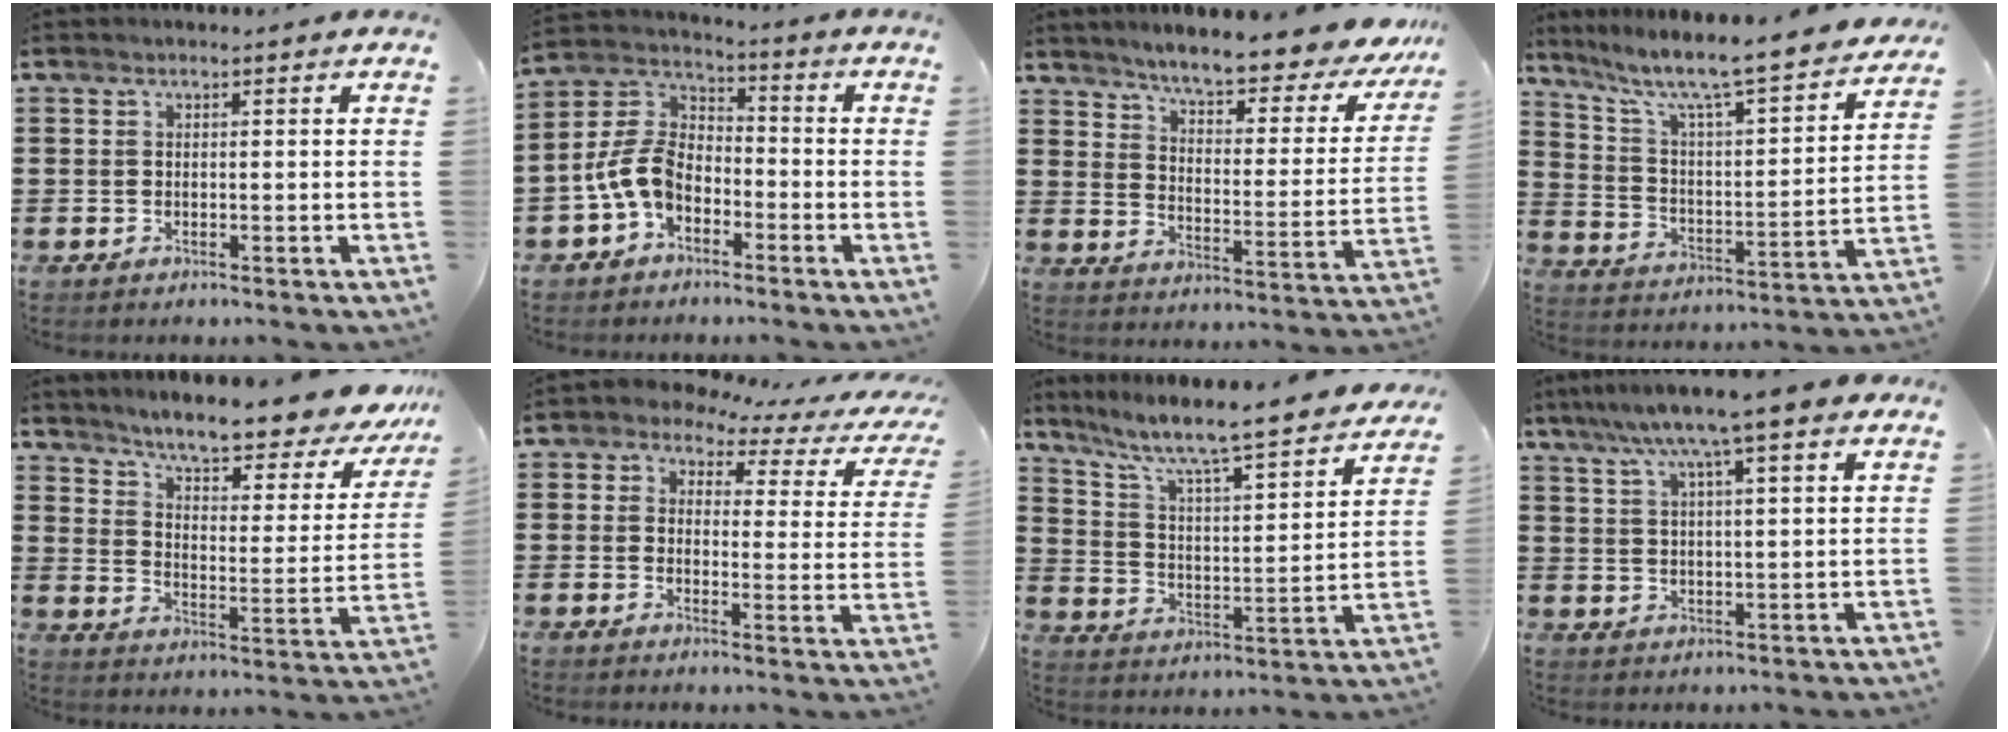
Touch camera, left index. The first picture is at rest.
{"total": 7.7, "force": [-3.5, 5.0, 4.8], "torque": [-0.140, -0.006, -0.078]}
{"total": 6.9, "force": [6.1, 0.4, 3.3], "torque": [-0.076, -0.047, 0.096]}
{"total": 8.7, "force": [7.1, 0.6, 4.9], "torque": [-0.117, -0.059, 0.111]}
{"total": 8.3, "force": [7.2, 0.6, 4.2], "torque": [-0.087, -0.055, 0.112]}
{"total": 3.3, "force": [2.2, 1.6, 1.9], "torque": [-0.047, -0.011, 0.028]}
{"total": 7.1, "force": [6.0, 0.0, 3.7], "torque": [-0.100, -0.052, 0.091]}
{"total": 9.2, "force": [6.9, 0.8, 6.0], "torque": [-0.127, -0.018, 0.119]}